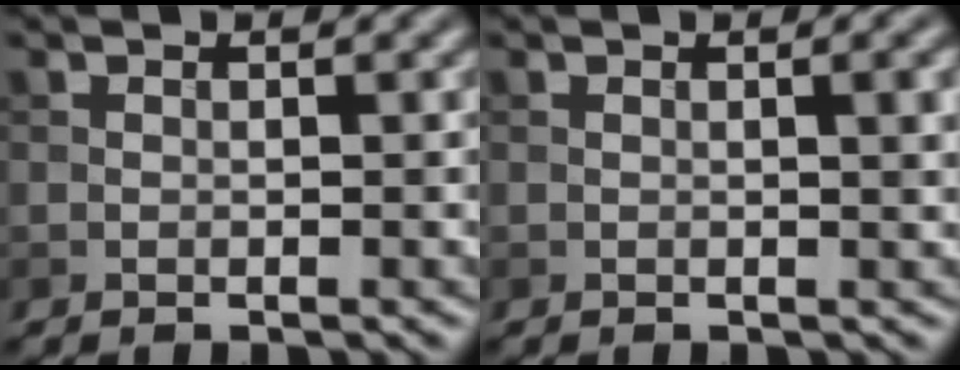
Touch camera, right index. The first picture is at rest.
{"total": 2.4, "force": [0.6, 0.7, 2.2], "torque": [-0.025, 0.004, 0.009]}